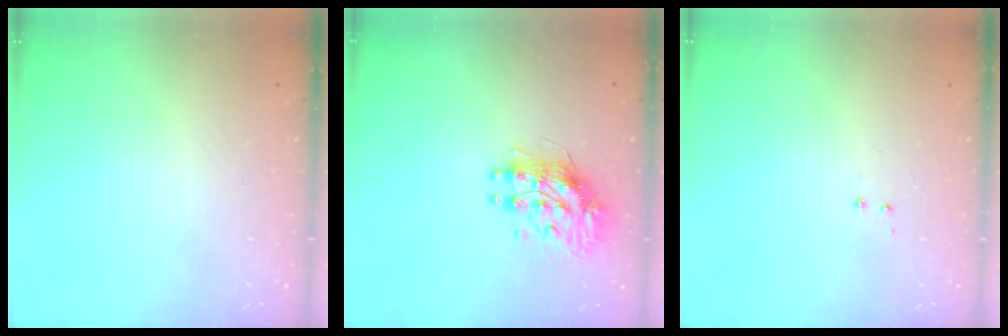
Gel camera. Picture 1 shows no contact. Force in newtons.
{"total": 9.0, "press": 8.9, "slide": 0.7}
{"total": 3.5, "press": 3.5, "slide": 0.5}